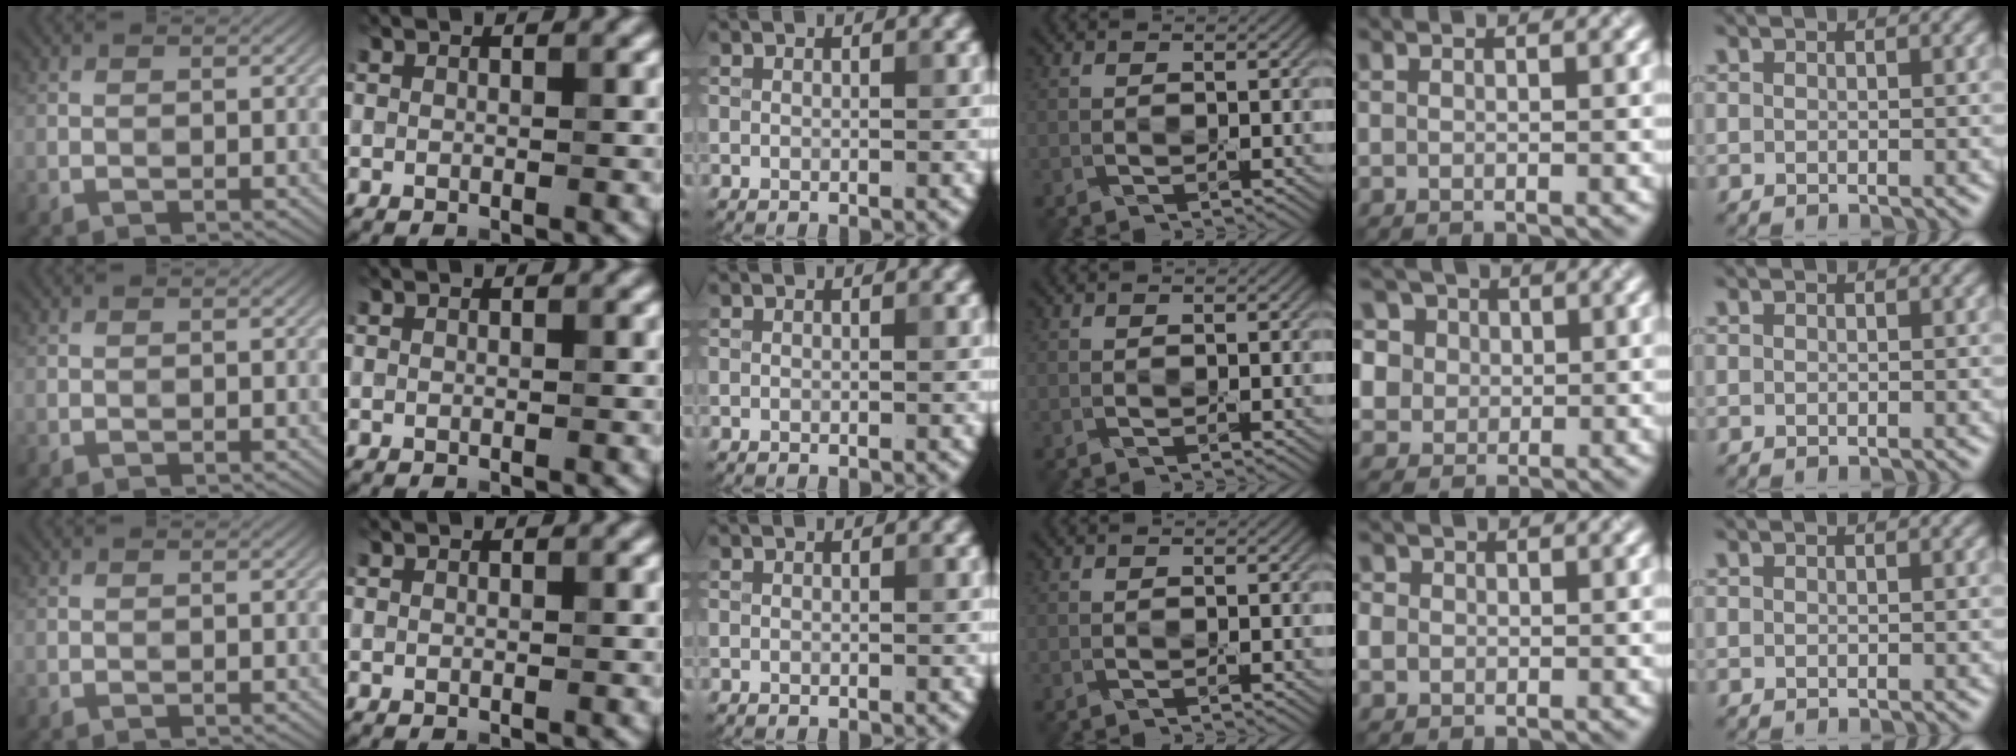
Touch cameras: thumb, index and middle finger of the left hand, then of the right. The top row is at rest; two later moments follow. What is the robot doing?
{"motion": "press", "object": "calculator"}